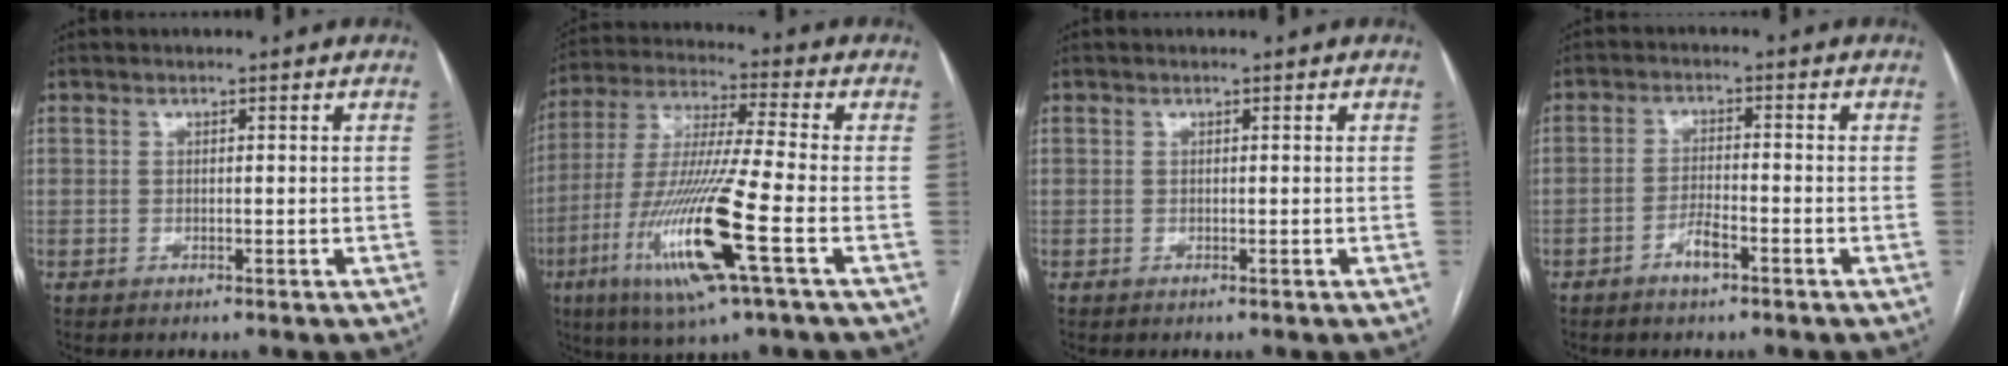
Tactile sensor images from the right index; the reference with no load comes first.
{"total": 17.4, "force": [-6.3, 0.1, 16.2], "torque": [-0.341, -0.026, -0.120]}
{"total": 0.0}
{"total": 3.3, "force": [-2.1, 0.7, 2.4], "torque": [-0.044, 0.002, -0.039]}